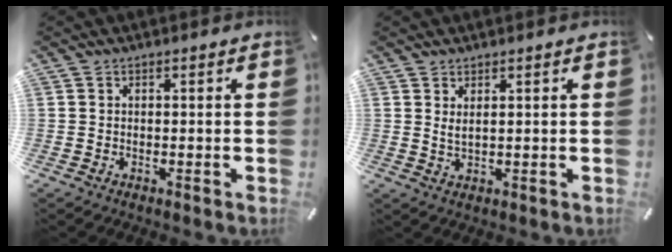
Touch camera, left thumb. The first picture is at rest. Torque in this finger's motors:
{"motor_torque": [-0.06, -0.43, 0.32, -0.03, 0.06]}